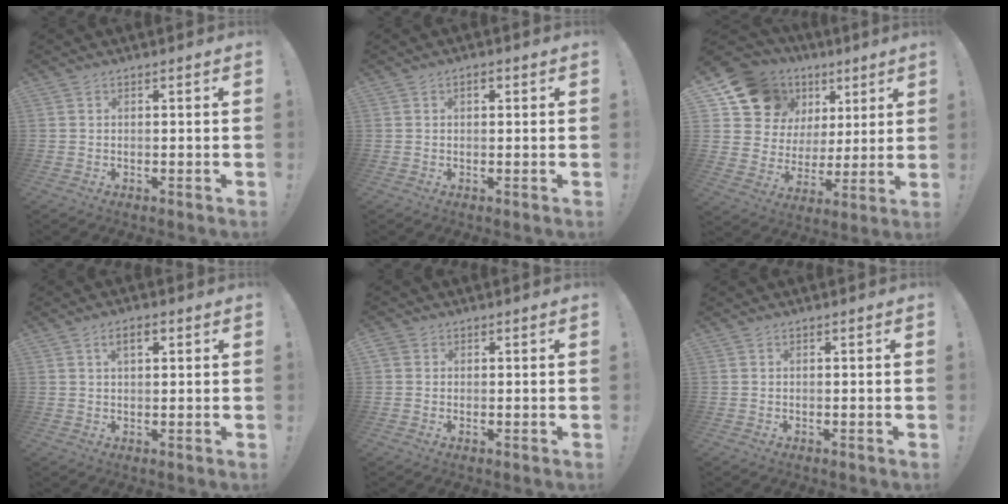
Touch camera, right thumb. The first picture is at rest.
{"total": 1.5, "force": [0.6, 0.9, 1.0], "torque": [-0.007, -0.001, 0.006]}
{"total": 14.5, "force": [9.4, 10.1, 4.3], "torque": [-0.080, -0.061, 0.191]}
{"total": 3.9, "force": [1.5, 1.8, 3.1], "torque": [-0.043, -0.001, 0.021]}
{"total": 1.7, "force": [0.5, 1.6, 0.6], "torque": [-0.011, 0.000, 0.010]}
{"total": 0.0}